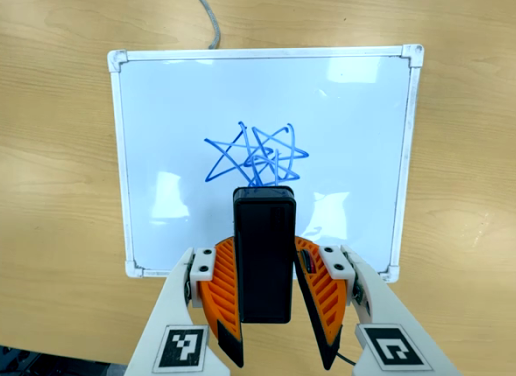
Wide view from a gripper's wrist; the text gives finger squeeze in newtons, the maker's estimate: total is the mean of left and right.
{"total": 5.3, "left": 5.0, "right": 5.7}